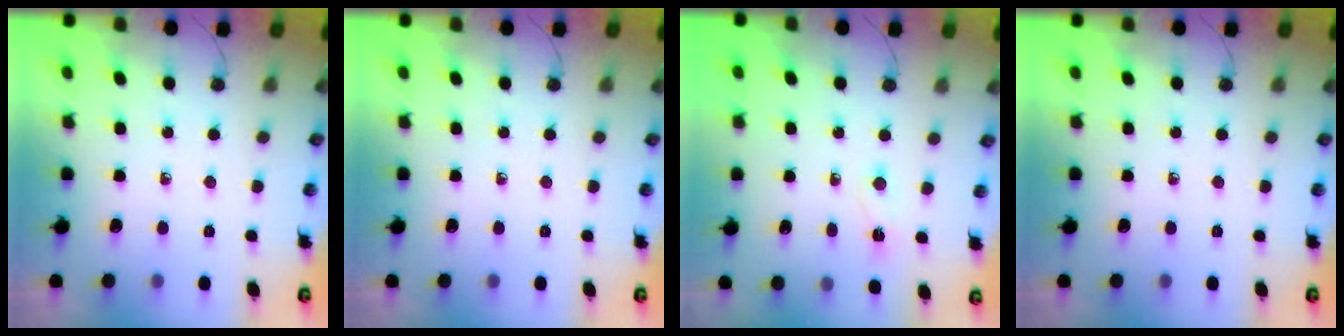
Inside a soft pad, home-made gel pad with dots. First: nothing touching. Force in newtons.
{"total": 0.0}
{"total": 3.1, "press": 3.0, "slide": 0.8}
{"total": 0.0}